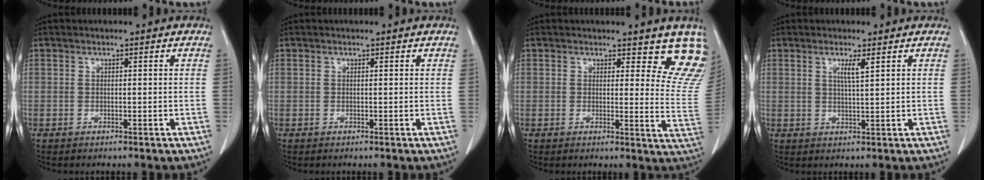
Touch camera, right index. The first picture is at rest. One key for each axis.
{"total": 0.0}
{"total": 9.4, "fx": 8.1, "fy": 3.3, "fz": 3.3, "tx": 0.002, "ty": -0.041, "tz": 0.057}
{"total": 2.5, "fx": 1.2, "fy": -0.2, "fz": 2.2, "tx": -0.044, "ty": -0.004, "tz": 0.023}